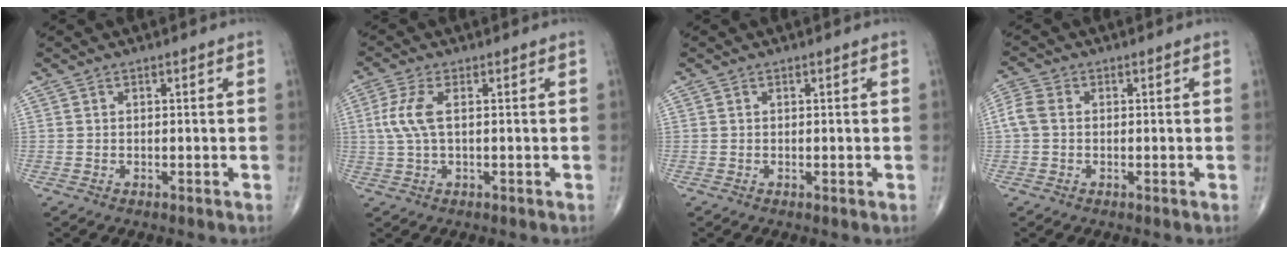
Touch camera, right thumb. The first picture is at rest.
{"total": 5.5, "force": [0.8, 2.1, 5.0], "torque": [-0.138, 0.010, 0.014]}
{"total": 0.0}
{"total": 3.8, "force": [0.0, 2.8, 2.5], "torque": [-0.065, 0.012, -0.007]}